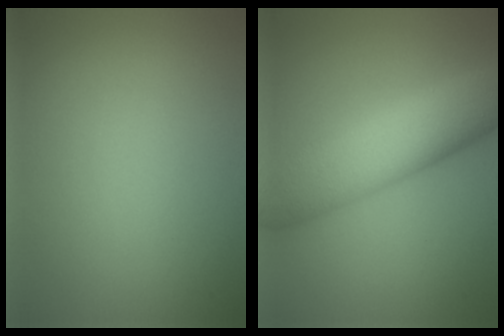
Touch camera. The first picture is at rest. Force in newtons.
{"total": 9.6, "press": 9.6, "slide": 0.3}